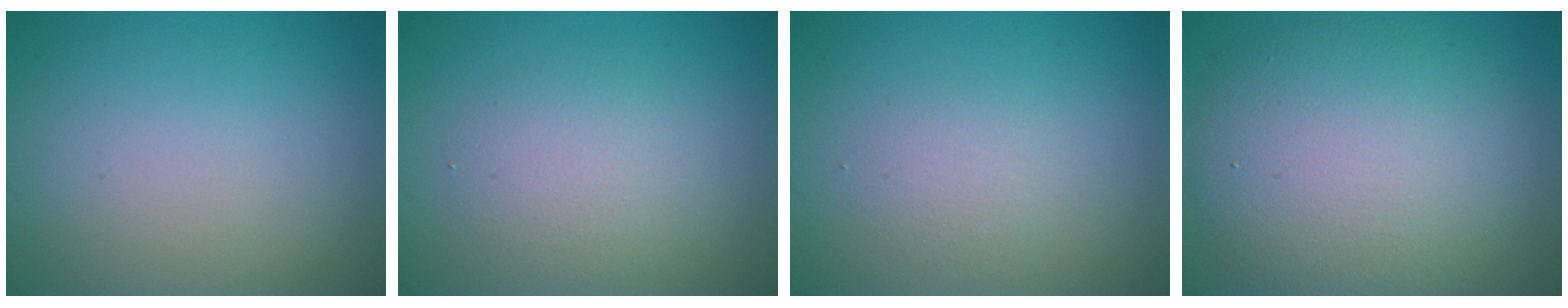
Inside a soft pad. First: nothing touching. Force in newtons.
{"total": 2.7, "press": 2.7, "slide": 0.2}
{"total": 1.6, "press": 1.6, "slide": 0.1}
{"total": 10.3, "press": 10.2, "slide": 0.6}